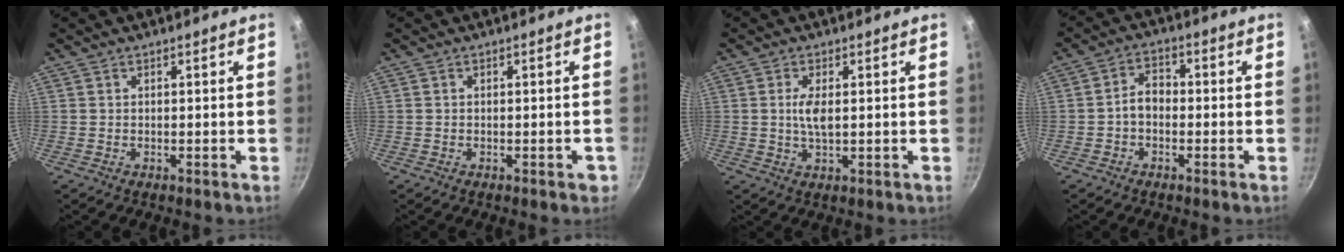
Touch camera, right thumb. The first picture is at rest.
{"total": 1.5, "force": [-0.6, 0.8, 1.1], "torque": [-0.003, 0.009, -0.006]}
{"total": 4.0, "force": [0.5, 1.6, 3.7], "torque": [-0.075, 0.000, 0.009]}
{"total": 4.4, "force": [-1.1, 3.1, 3.0], "torque": [-0.038, 0.023, -0.028]}